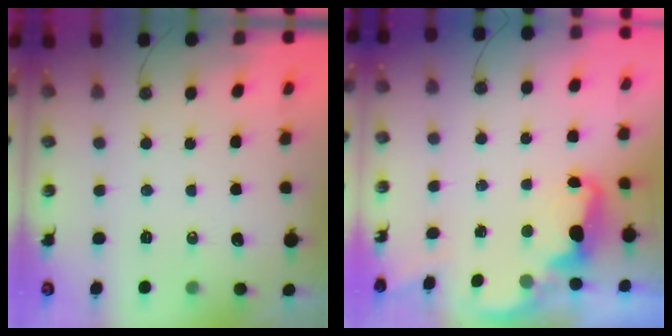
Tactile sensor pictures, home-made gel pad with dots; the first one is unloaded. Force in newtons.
{"total": 2.4, "press": 2.4, "slide": 0.5}